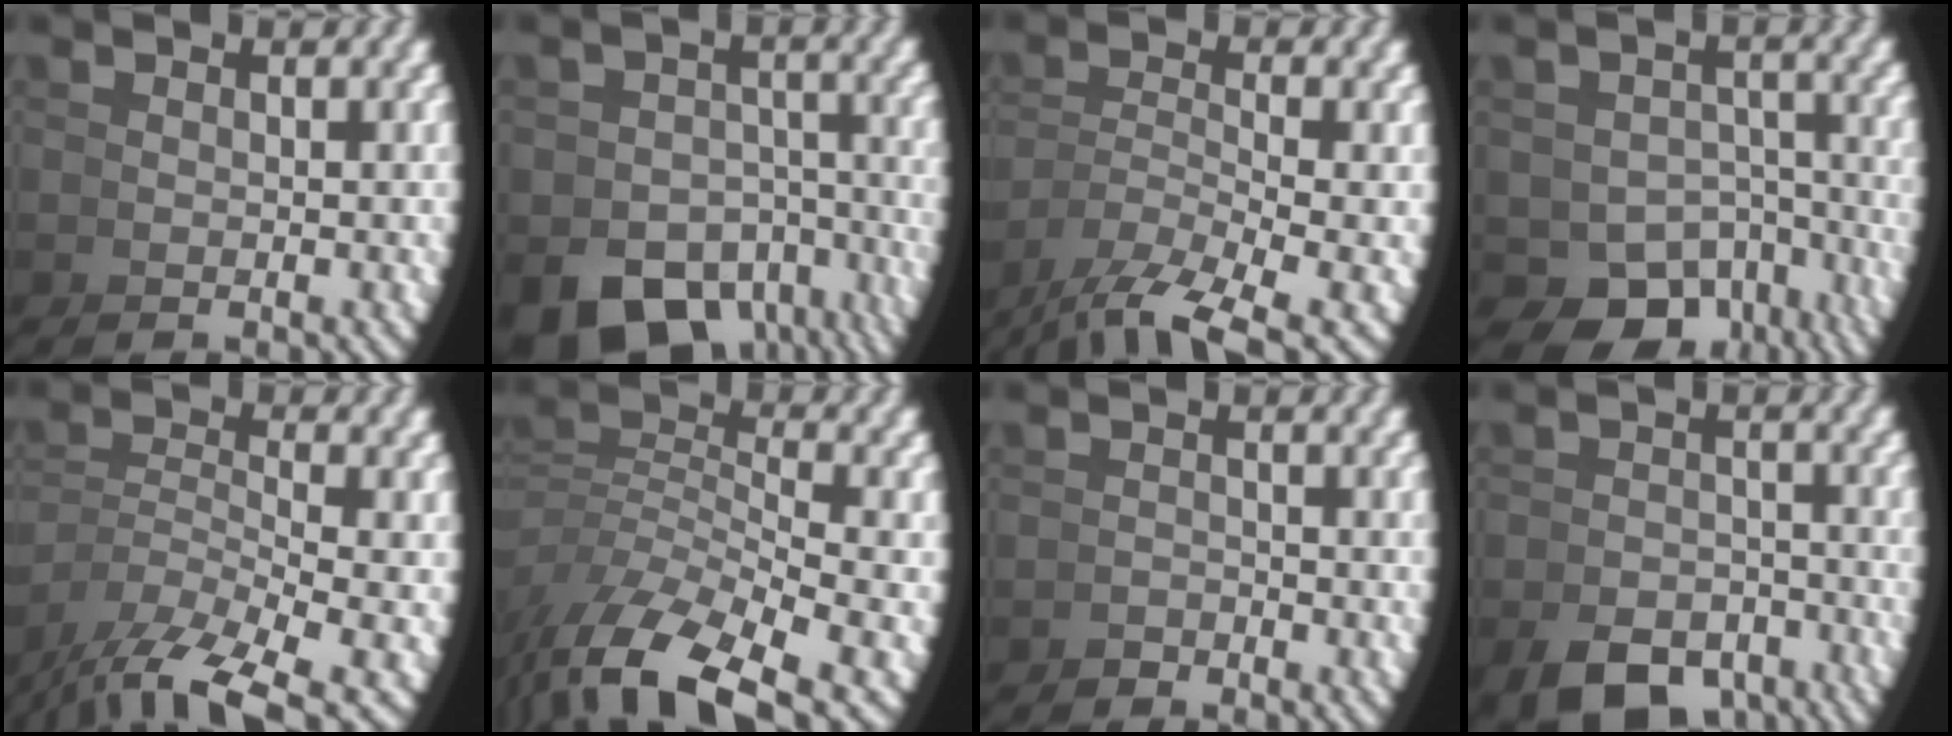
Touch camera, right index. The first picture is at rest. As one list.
[{"total": 10.8, "force": [-6.5, 7.1, 4.9], "torque": [-0.083, -0.048, -0.092]}, {"total": 5.2, "force": [-2.6, 2.7, 3.7], "torque": [-0.078, -0.023, -0.030]}, {"total": 12.1, "force": [-6.9, 8.6, 4.9], "torque": [-0.092, -0.066, -0.093]}, {"total": 5.9, "force": [-3.1, 3.1, 3.9], "torque": [-0.081, -0.029, -0.034]}, {"total": 6.4, "force": [-2.8, 2.9, 5.0], "torque": [-0.102, -0.027, -0.027]}, {"total": 1.9, "force": [-1.5, -0.8, -0.7], "torque": [0.027, -0.001, -0.029]}, {"total": 5.7, "force": [-4.9, 2.5, 1.6], "torque": [0.007, -0.018, -0.077]}]